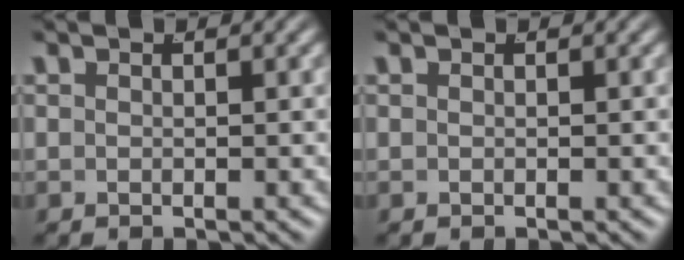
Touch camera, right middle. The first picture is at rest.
{"total": 0.0}